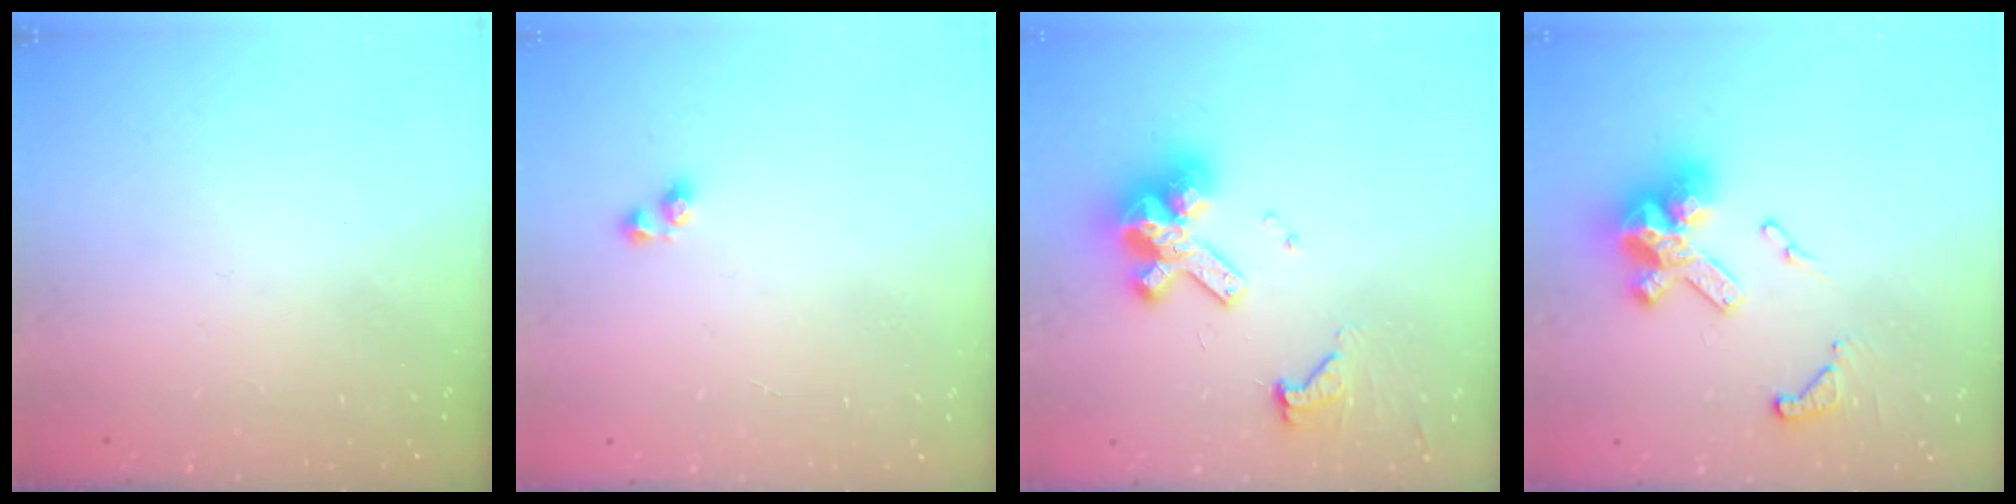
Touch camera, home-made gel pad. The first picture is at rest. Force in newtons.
{"total": 2.2, "press": 1.9, "slide": 1.1}
{"total": 14.4, "press": 14.4, "slide": 1.3}
{"total": 14.9, "press": 14.8, "slide": 1.8}